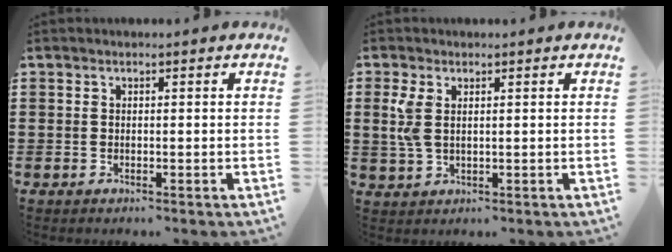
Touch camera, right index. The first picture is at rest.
{"total": 4.0, "force": [1.0, 2.0, 3.3], "torque": [-0.085, 0.002, 0.013]}